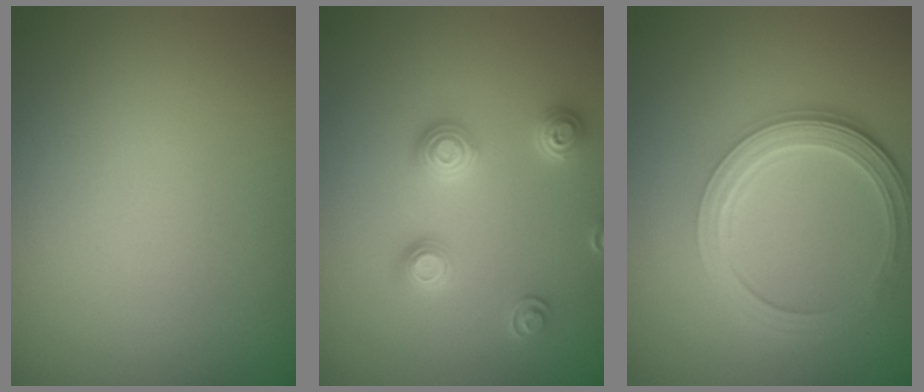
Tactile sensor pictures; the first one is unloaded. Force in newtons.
{"total": 2.9, "press": 2.7, "slide": 1.1}
{"total": 5.2, "press": 3.8, "slide": 3.5}